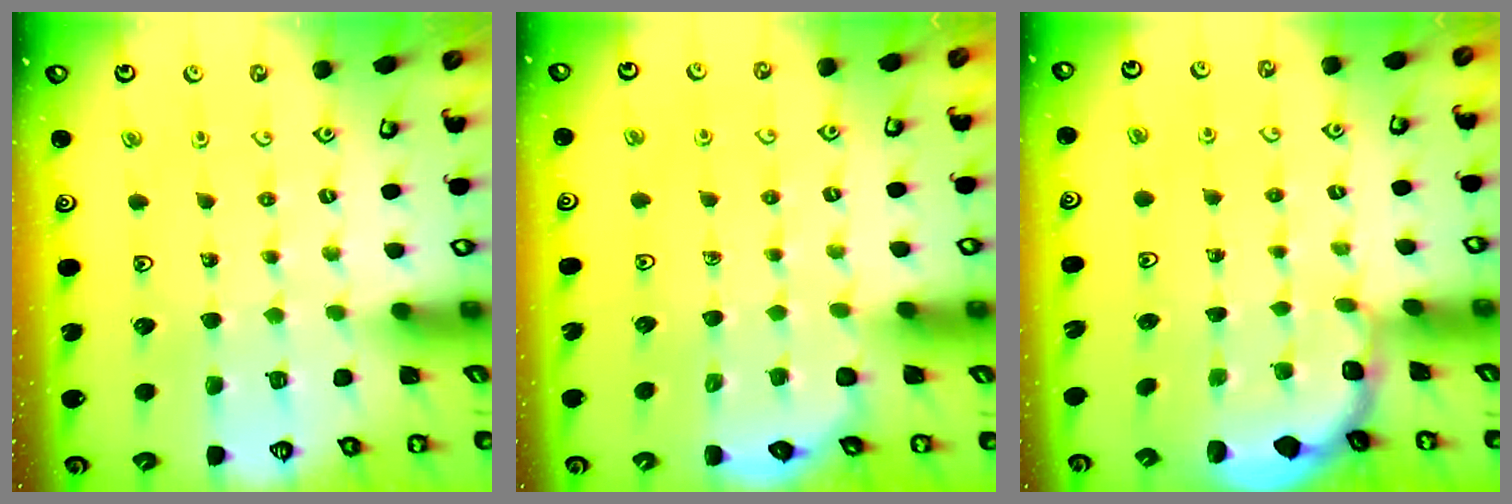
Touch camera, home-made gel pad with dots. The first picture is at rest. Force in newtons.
{"total": 2.7, "press": 2.7, "slide": 0.5}
{"total": 1.9, "press": 1.8, "slide": 0.8}